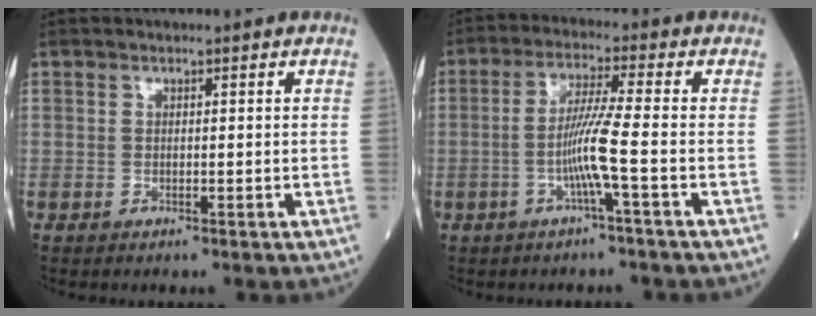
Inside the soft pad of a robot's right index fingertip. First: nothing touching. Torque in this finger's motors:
{"motor_torque": [-0.02, -0.06, 0.14, 0.10]}